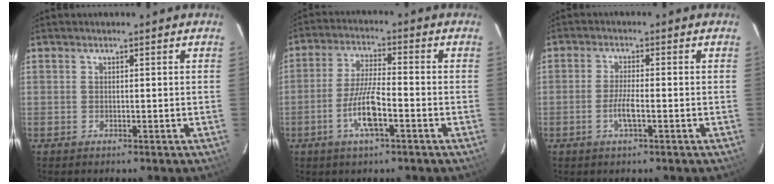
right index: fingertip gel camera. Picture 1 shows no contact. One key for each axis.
{"total": 7.8, "fx": -3.4, "fy": 1.2, "fz": 6.9, "tx": -0.139, "ty": 0.000, "tz": -0.063}
{"total": 3.4, "fx": -1.3, "fy": 0.3, "fz": 3.2, "tx": -0.062, "ty": -0.002, "tz": -0.025}